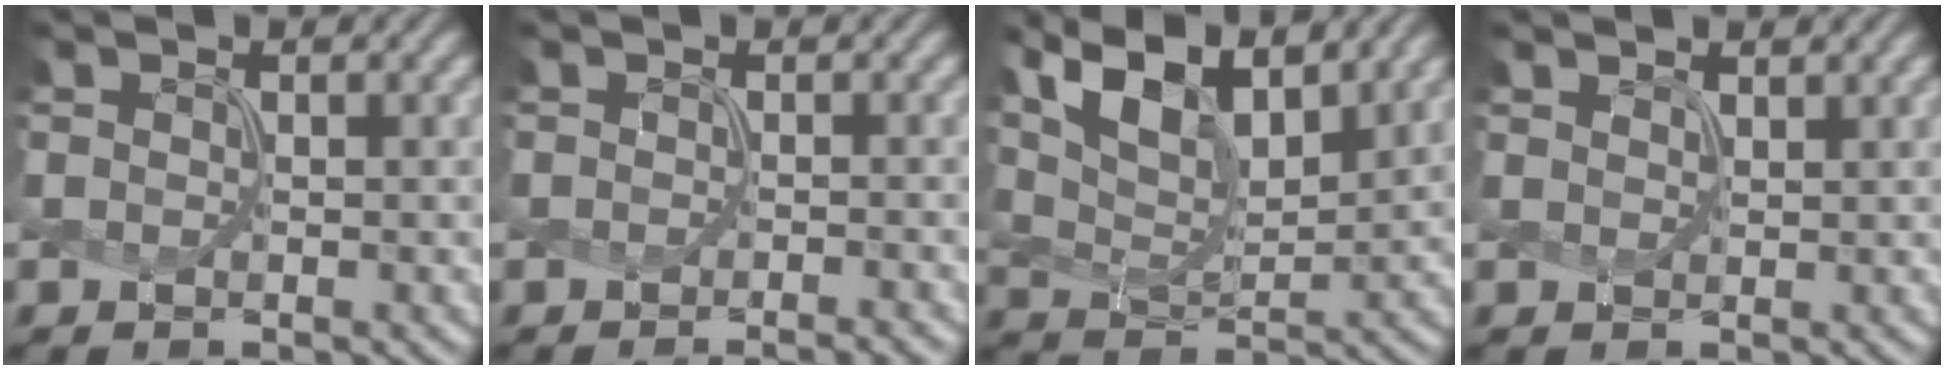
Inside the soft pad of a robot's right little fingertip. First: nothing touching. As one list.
[{"total": 1.3, "force": [-1.2, 0.1, 0.6], "torque": [0.006, -0.009, -0.013]}, {"total": 13.0, "force": [7.5, 5.8, 8.9], "torque": [-0.179, 0.030, 0.108]}, {"total": 1.4, "force": [1.3, 0.2, 0.3], "torque": [-0.003, 0.000, 0.019]}]